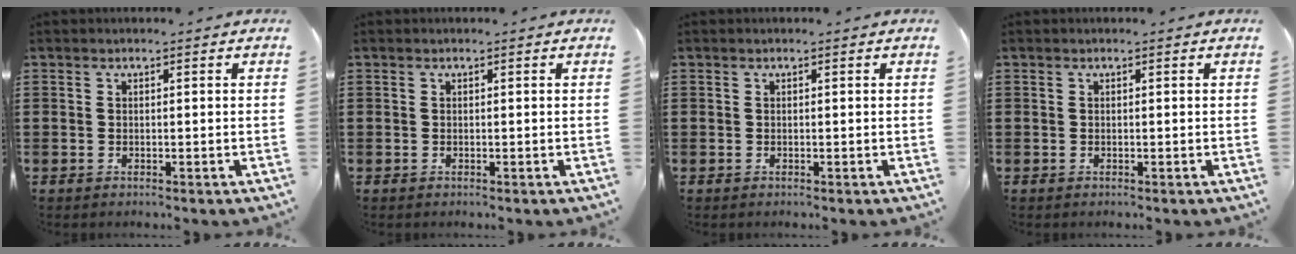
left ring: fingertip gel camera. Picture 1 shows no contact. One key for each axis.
{"total": 0.0}
{"total": 0.0}
{"total": 0.0}